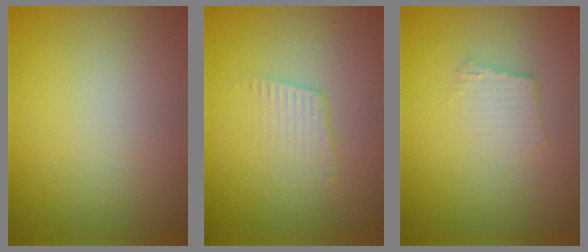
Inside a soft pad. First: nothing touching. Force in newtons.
{"total": 1.7, "press": 1.7, "slide": 0.0}
{"total": 1.7, "press": 1.7, "slide": 0.2}